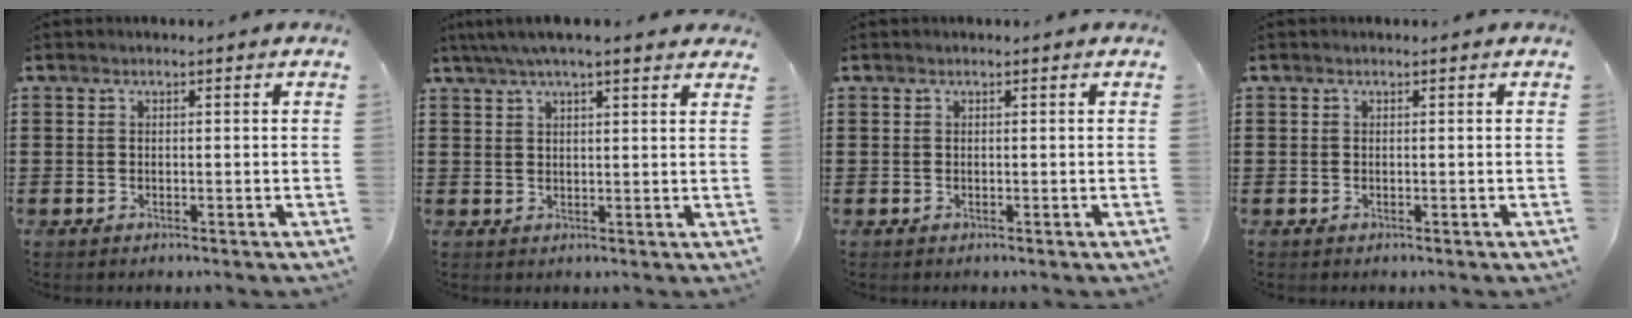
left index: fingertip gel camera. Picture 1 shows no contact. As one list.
[{"total": 4.6, "force": [3.5, 0.8, 2.9], "torque": [-0.062, 0.001, 0.064]}, {"total": 0.0}, {"total": 0.0}]